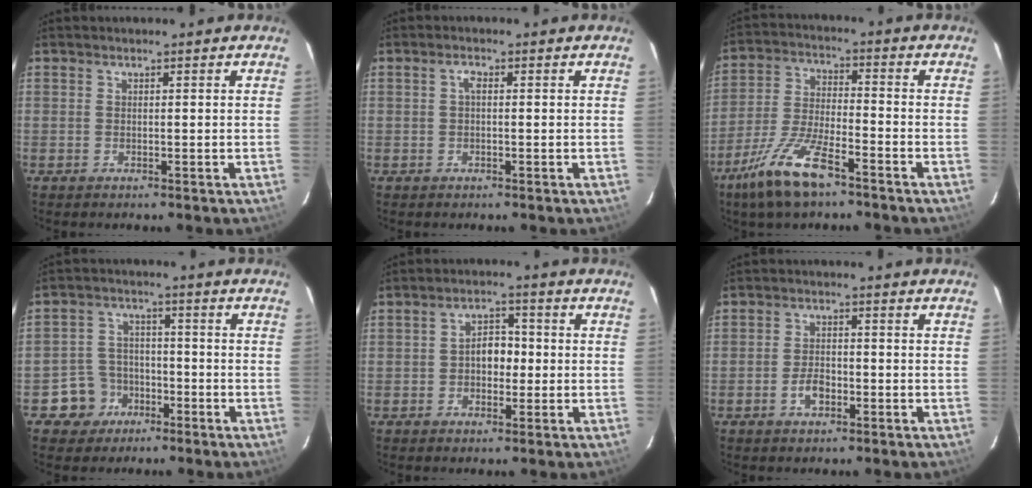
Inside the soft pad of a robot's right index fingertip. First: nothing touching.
{"total": 1.3, "force": [0.1, 0.6, 1.2], "torque": [-0.023, 0.007, -0.001]}
{"total": 12.1, "force": [-8.1, 3.4, 8.3], "torque": [-0.181, -0.012, -0.155]}
{"total": 6.9, "force": [-3.6, 5.8, 0.8], "torque": [-0.036, 0.029, -0.053]}
{"total": 4.8, "force": [-0.5, 3.5, 3.3], "torque": [-0.055, 0.015, -0.004]}
{"total": 3.7, "force": [-1.7, 2.1, 2.4], "torque": [-0.048, 0.003, -0.029]}